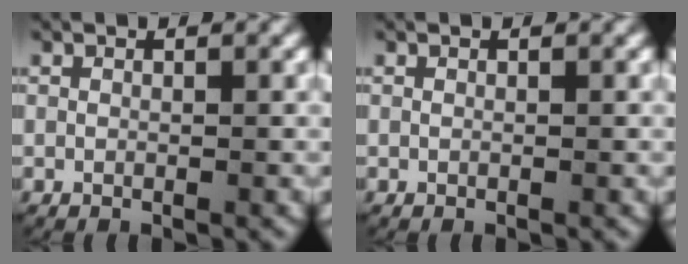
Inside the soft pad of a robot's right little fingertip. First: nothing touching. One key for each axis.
{"total": 0.0}